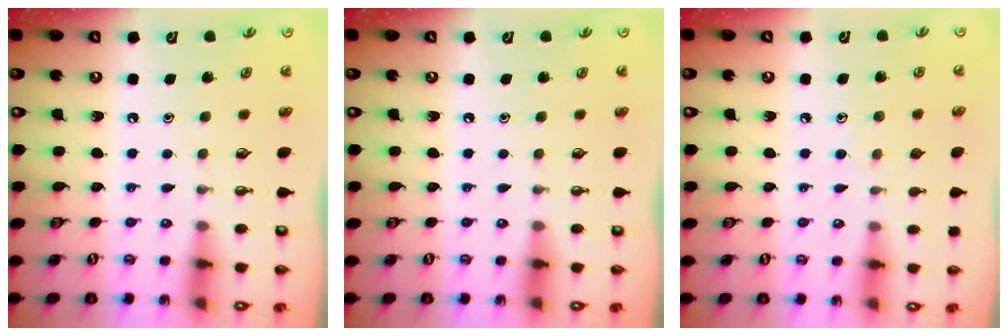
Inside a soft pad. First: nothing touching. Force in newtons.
{"total": 0.0}
{"total": 5.5, "press": 5.5, "slide": 0.5}